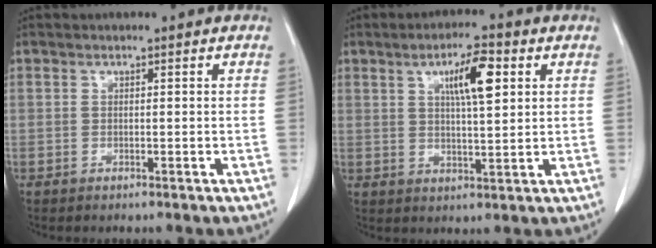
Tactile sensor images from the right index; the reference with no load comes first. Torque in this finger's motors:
{"motor_torque": [0.29, 0.23, 0.15, 0.07]}